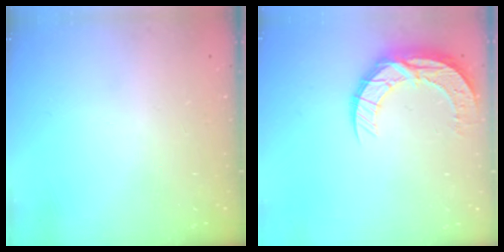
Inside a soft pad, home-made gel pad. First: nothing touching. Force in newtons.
{"total": 10.6, "press": 10.6, "slide": 0.7}